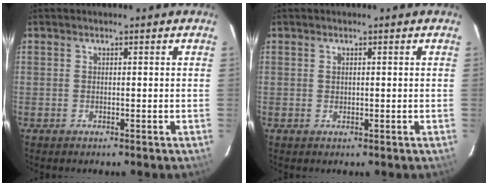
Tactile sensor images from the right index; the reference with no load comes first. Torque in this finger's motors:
{"motor_torque": [-0.12, 0.02, -0.06, 0.00]}